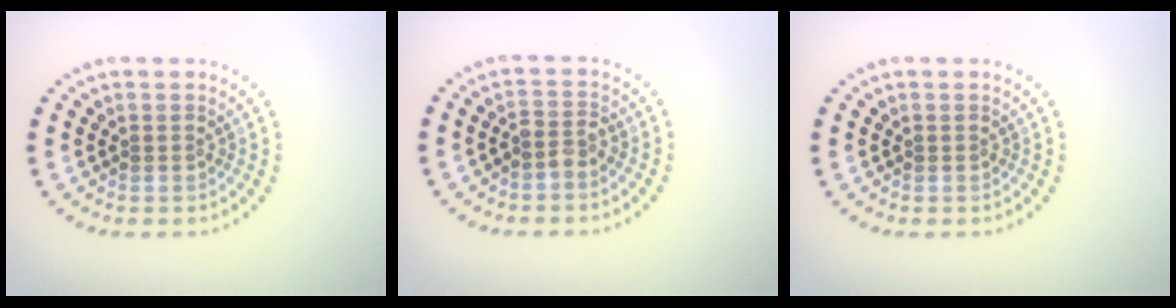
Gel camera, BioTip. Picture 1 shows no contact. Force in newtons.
{"total": 1.5, "press": 1.2, "slide": 0.9}
{"total": 0.0}